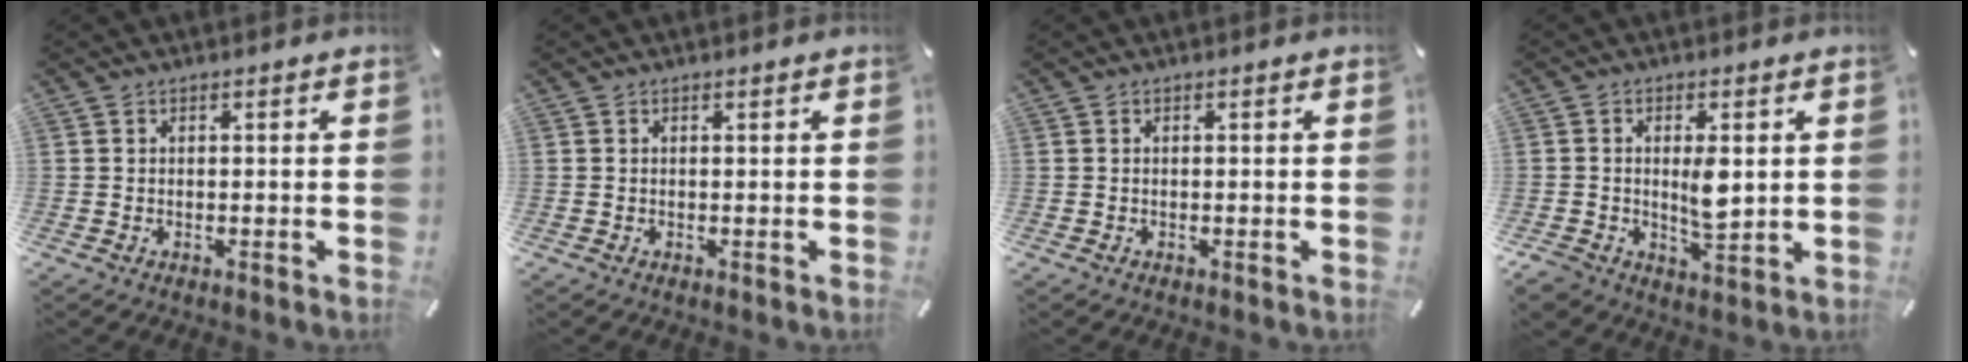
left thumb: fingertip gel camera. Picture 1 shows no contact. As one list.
[{"total": 0.0}, {"total": 0.0}, {"total": 7.4, "force": [0.7, 4.7, 5.7], "torque": [-0.090, -0.009, 0.009]}]